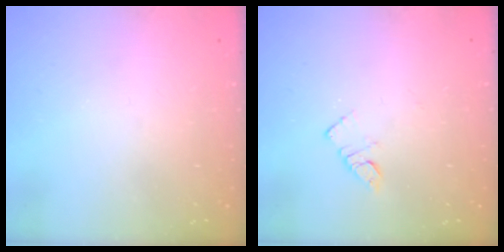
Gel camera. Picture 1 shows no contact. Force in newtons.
{"total": 3.9, "press": 3.8, "slide": 0.4}